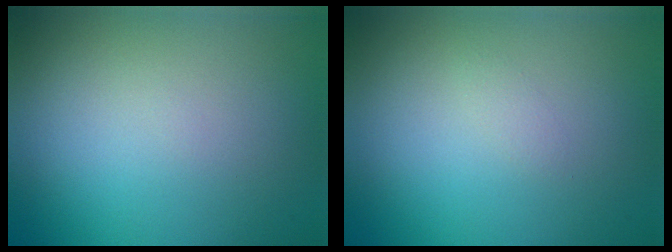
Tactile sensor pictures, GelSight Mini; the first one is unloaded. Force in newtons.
{"total": 0.5, "press": 0.5, "slide": 0.0}